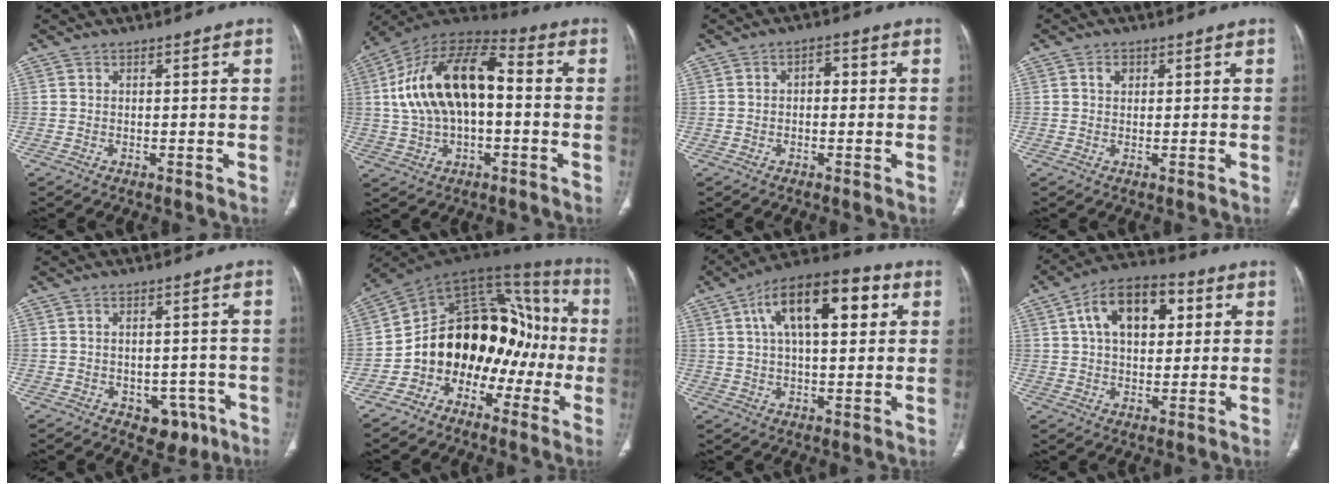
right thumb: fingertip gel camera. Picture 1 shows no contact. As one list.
[{"total": 19.7, "force": [1.1, 10.8, 16.4], "torque": [-0.293, 0.040, 0.015]}, {"total": 2.6, "force": [0.2, 1.7, 2.0], "torque": [-0.024, 0.012, -0.003]}, {"total": 1.6, "force": [0.7, 1.2, 0.8], "torque": [-0.007, 0.000, 0.010]}, {"total": 6.0, "force": [-2.8, 4.3, 3.2], "torque": [-0.016, 0.017, -0.027]}, {"total": 20.7, "force": [-4.6, 14.7, 13.9], "torque": [-0.145, 0.107, -0.077]}, {"total": 17.7, "force": [5.8, 7.9, 14.7], "torque": [-0.218, 0.017, 0.085]}, {"total": 14.3, "force": [4.2, 8.6, 10.6], "torque": [-0.147, 0.011, 0.063]}]